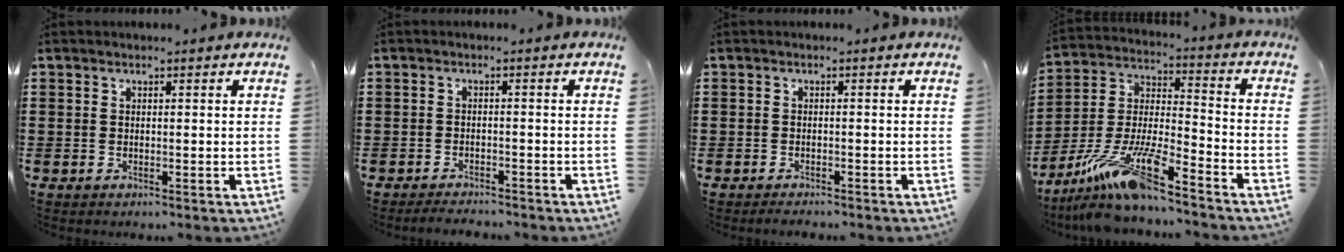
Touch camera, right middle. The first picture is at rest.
{"total": 2.0, "force": [-2.0, 0.1, 0.1], "torque": [-0.008, -0.001, -0.040]}
{"total": 1.0, "force": [-1.0, 0.0, 0.1], "torque": [-0.005, -0.002, -0.020]}
{"total": 13.6, "force": [-11.1, 1.1, 7.8], "torque": [-0.160, 0.010, -0.215]}